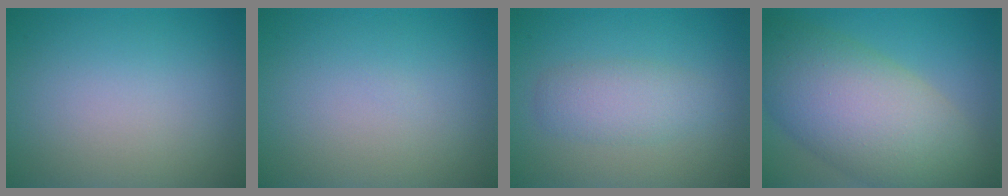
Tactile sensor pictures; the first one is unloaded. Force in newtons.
{"total": 0.0}
{"total": 2.8, "press": 2.8, "slide": 0.1}
{"total": 11.0, "press": 11.0, "slide": 0.5}